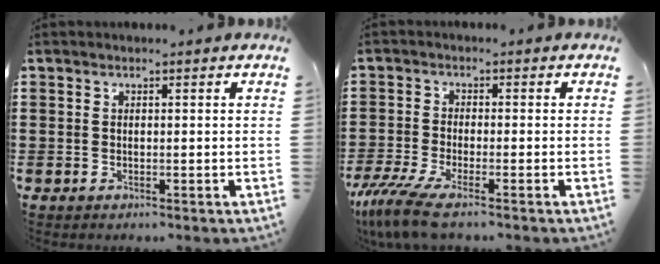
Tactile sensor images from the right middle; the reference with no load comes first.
{"total": 5.8, "force": [-4.3, 0.8, 3.8], "torque": [-0.098, -0.024, -0.086]}